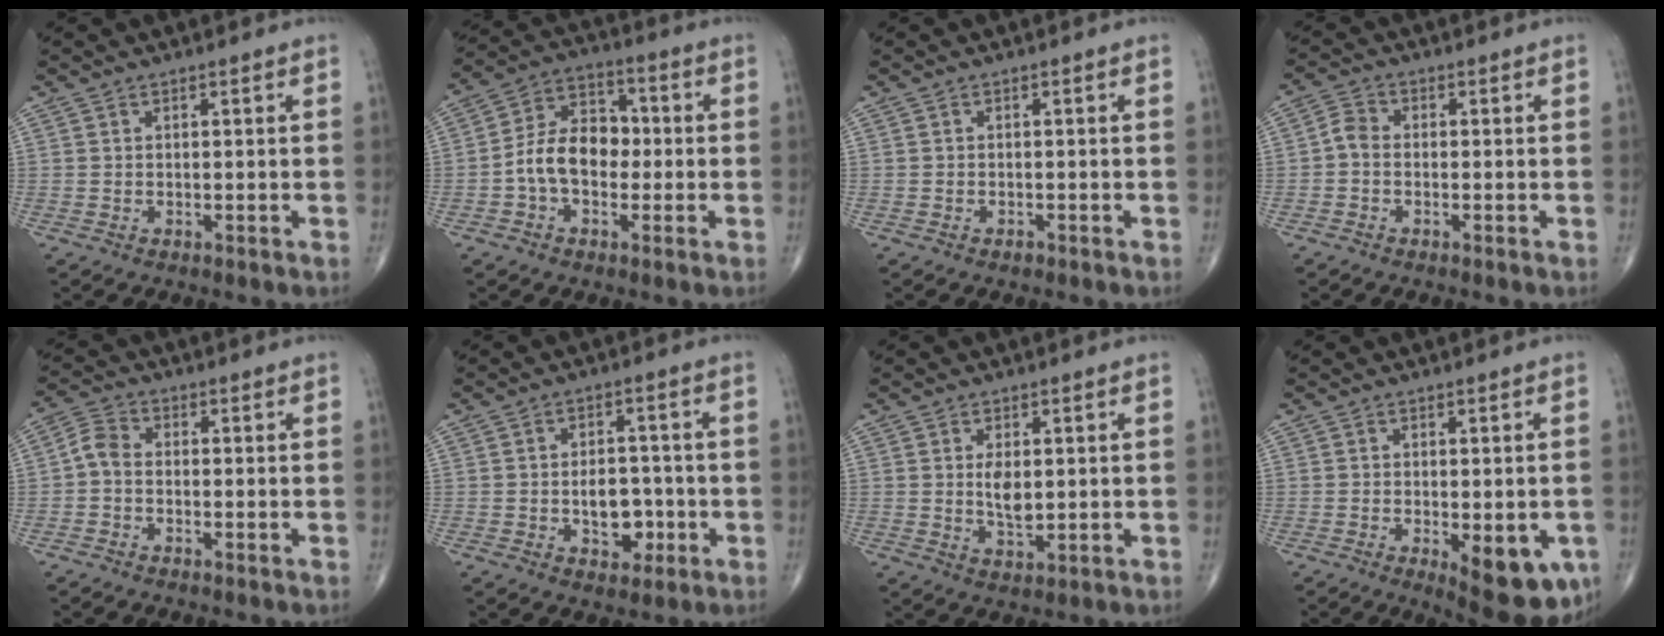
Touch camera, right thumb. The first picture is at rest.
{"total": 10.8, "force": [-1.5, 7.5, 7.7], "torque": [-0.118, 0.037, -0.040]}
{"total": 0.7, "force": [-0.5, 0.4, 0.3], "torque": [-0.004, 0.001, -0.011]}
{"total": 2.8, "force": [-0.8, 2.0, 1.9], "torque": [-0.032, 0.011, -0.027]}
{"total": 3.7, "force": [-0.9, 2.5, 2.6], "torque": [-0.049, 0.014, -0.031]}
{"total": 7.0, "force": [-1.5, 4.7, 4.9], "torque": [-0.039, 0.016, -0.018]}
{"total": 4.7, "force": [0.5, 2.4, 4.1], "torque": [-0.069, -0.010, 0.014]}
{"total": 11.7, "force": [-4.0, 4.8, 10.0], "torque": [-0.115, -0.009, -0.043]}